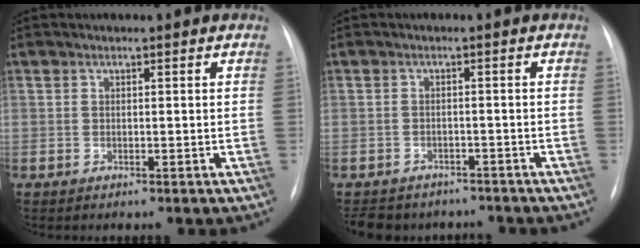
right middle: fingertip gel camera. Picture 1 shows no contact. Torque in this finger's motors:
{"motor_torque": [0.14, -0.24, 0.03, 0.03]}